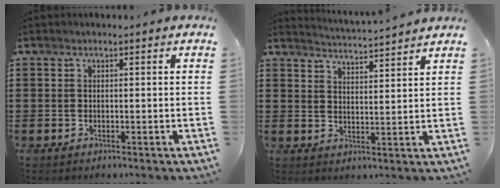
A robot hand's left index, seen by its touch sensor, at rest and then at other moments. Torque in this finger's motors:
{"motor_torque": [2.14, 0.00, -0.07, -0.02]}